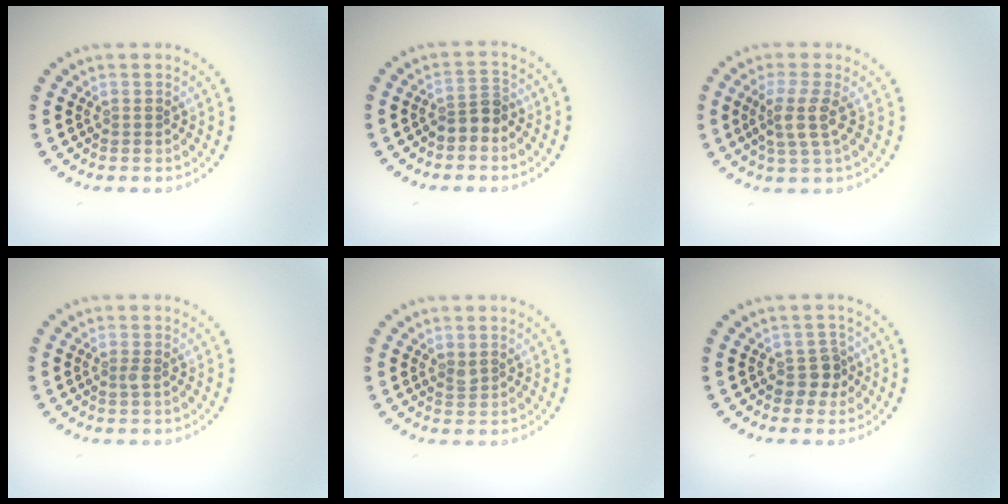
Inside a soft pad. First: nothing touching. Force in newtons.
{"total": 1.9, "press": 1.5, "slide": 1.1}
{"total": 3.0, "press": 2.4, "slide": 1.8}
{"total": 0.6, "press": 0.4, "slide": 0.3}
{"total": 0.8, "press": 0.6, "slide": 0.5}
{"total": 2.0, "press": 1.7, "slide": 1.1}